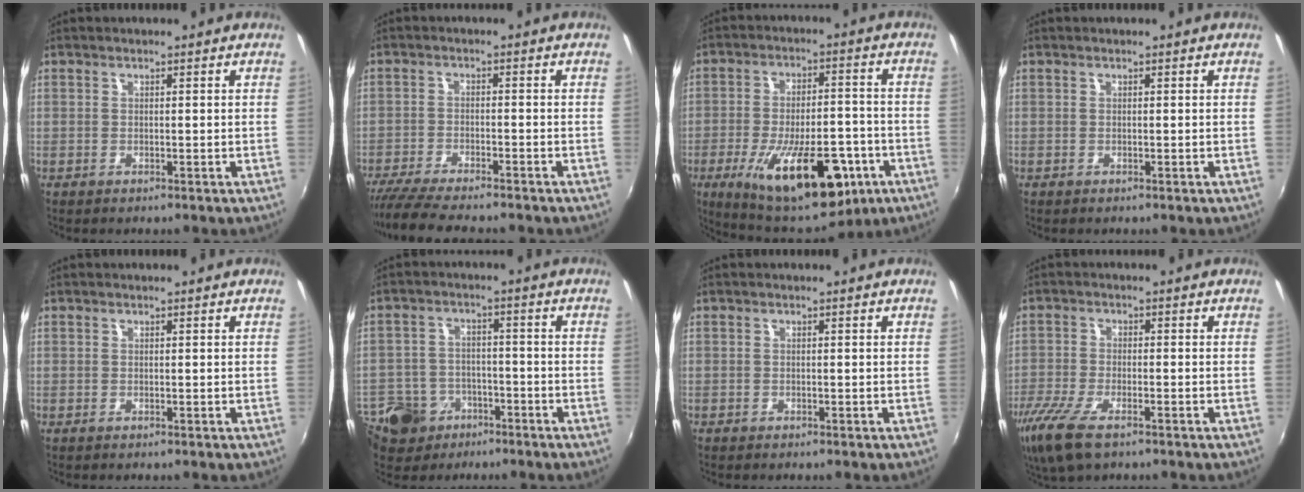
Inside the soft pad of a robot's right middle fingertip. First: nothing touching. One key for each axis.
{"total": 10.3, "fx": -9.1, "fy": 0.9, "fz": 4.6, "tx": -0.111, "ty": -0.030, "tz": -0.152}
{"total": 21.7, "fx": -9.8, "fy": 8.9, "fz": 17.2, "tx": -0.299, "ty": -0.028, "tz": -0.130}
{"total": 0.0}
{"total": 0.0}
{"total": 13.4, "fx": -7.0, "fy": 10.4, "fz": 4.8, "tx": -0.150, "ty": 0.010, "tz": -0.099}
{"total": 0.6, "fx": -0.4, "fy": 0.4, "fz": 0.0, "tx": -0.002, "ty": -0.003, "tz": -0.009}
{"total": 10.2, "fx": -6.7, "fy": 3.4, "fz": 6.9, "tx": -0.165, "ty": -0.036, "tz": -0.129}